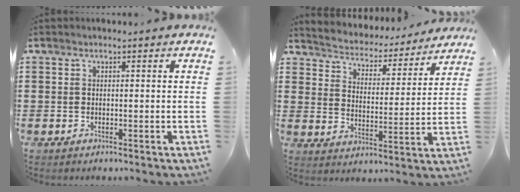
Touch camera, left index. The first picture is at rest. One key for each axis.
{"total": 3.7, "fx": 3.7, "fy": 0.3, "fz": -0.2, "tx": -0.022, "ty": -0.037, "tz": 0.054}